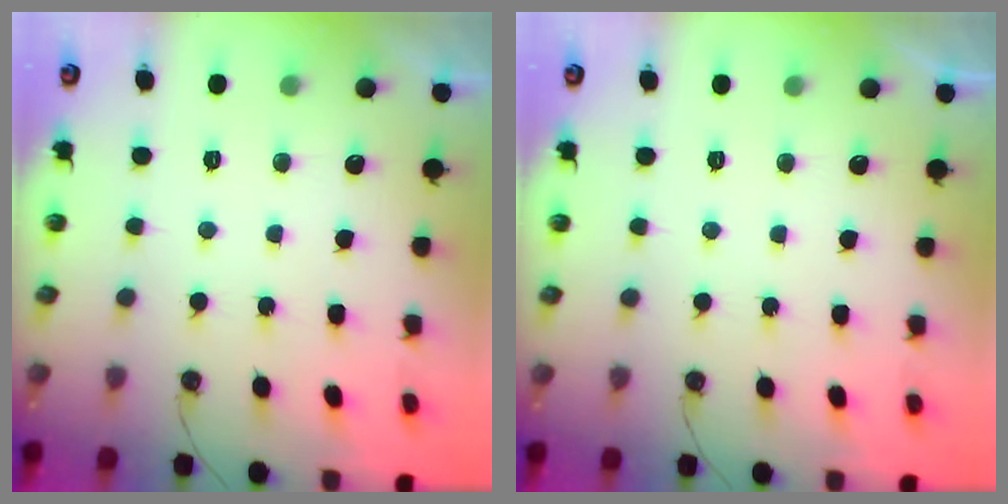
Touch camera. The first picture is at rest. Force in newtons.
{"total": 0.0}